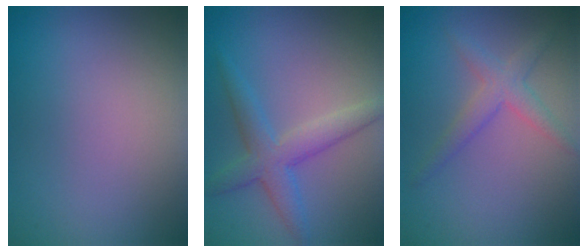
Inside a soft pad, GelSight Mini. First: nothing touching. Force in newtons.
{"total": 3.8, "press": 3.8, "slide": 0.2}
{"total": 1.9, "press": 1.9, "slide": 0.1}